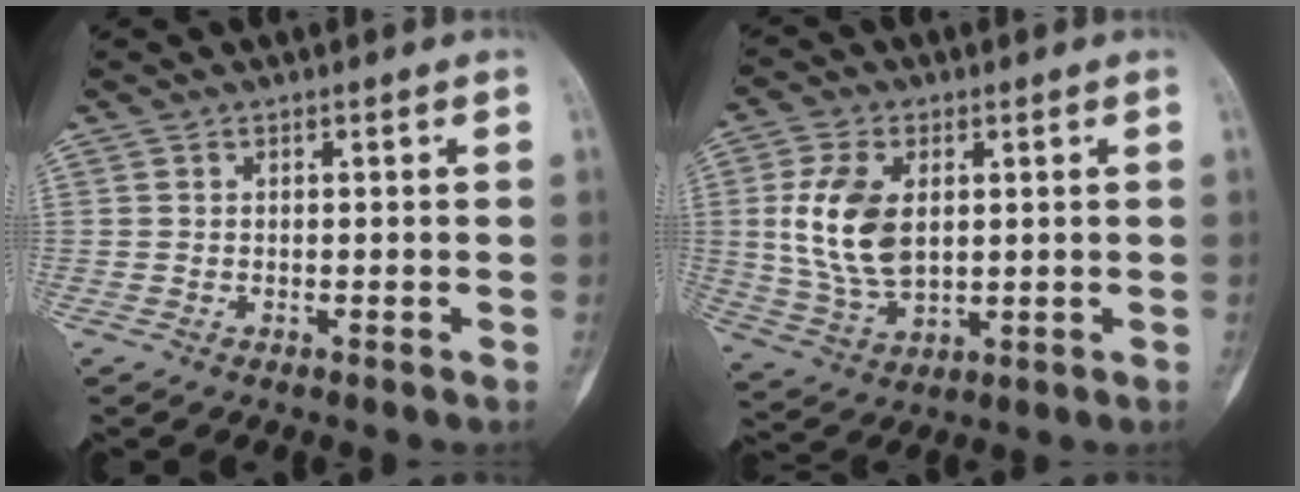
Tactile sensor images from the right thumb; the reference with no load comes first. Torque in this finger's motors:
{"motor_torque": [1.43, 1.47, 0.78, -0.87, 0.31]}